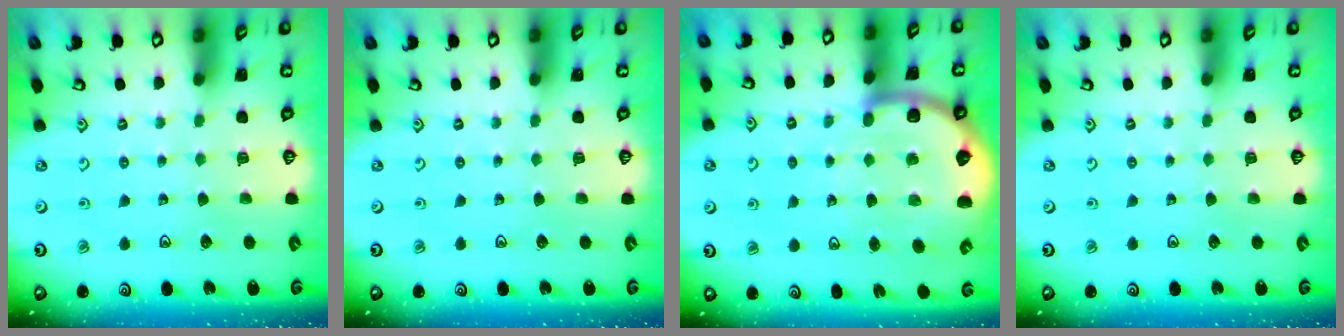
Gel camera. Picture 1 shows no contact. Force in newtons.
{"total": 0.0}
{"total": 7.8, "press": 7.6, "slide": 1.7}
{"total": 0.0}